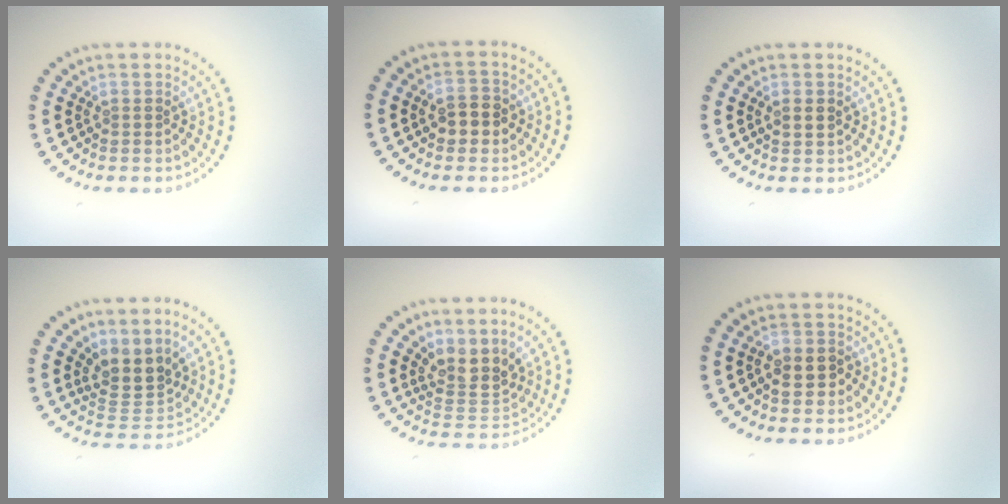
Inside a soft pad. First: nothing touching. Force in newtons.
{"total": 2.5, "press": 2.5, "slide": 0.2}
{"total": 1.5, "press": 1.5, "slide": 0.1}
{"total": 3.6, "press": 2.9, "slide": 2.1}
{"total": 3.4, "press": 2.6, "slide": 2.3}
{"total": 2.6, "press": 2.6, "slide": 0.6}